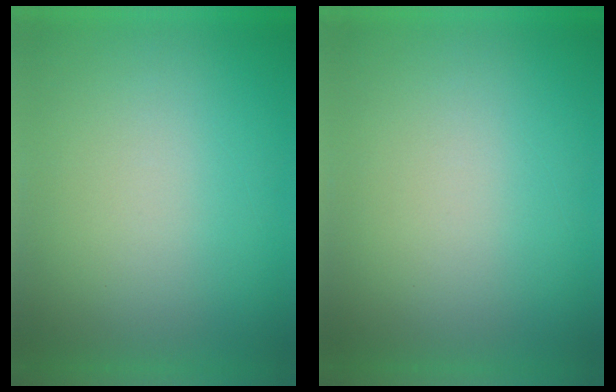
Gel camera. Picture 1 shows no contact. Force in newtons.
{"total": 1.3}